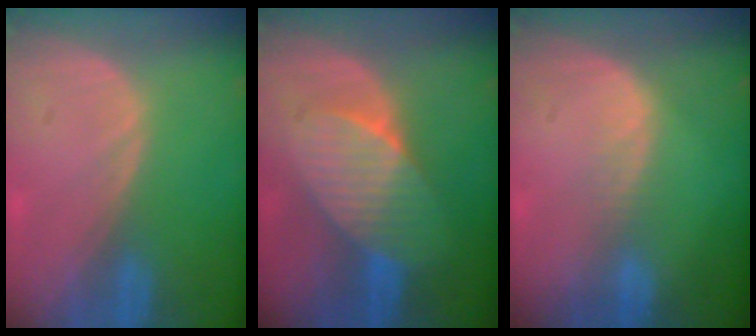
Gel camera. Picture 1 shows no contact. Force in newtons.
{"total": 7.2, "press": 7.0, "slide": 1.8}
{"total": 1.6, "press": 1.6, "slide": 0.1}